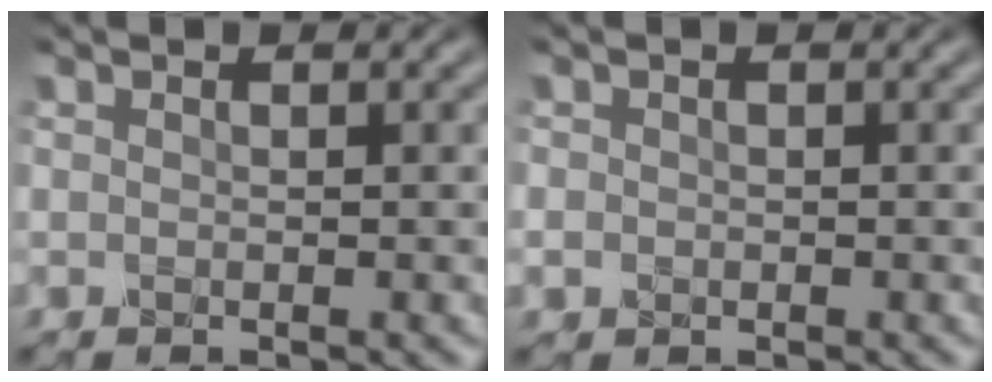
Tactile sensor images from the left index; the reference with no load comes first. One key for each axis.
{"total": 1.2, "fx": -0.3, "fy": 1.1, "fz": 0.3, "tx": -0.002, "ty": -0.007, "tz": -0.007}